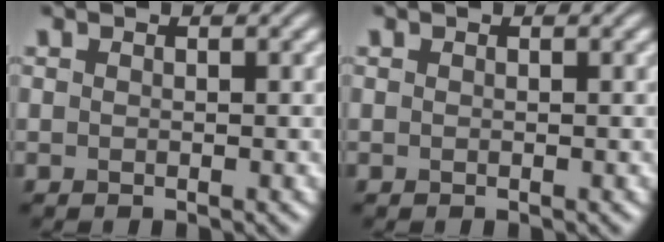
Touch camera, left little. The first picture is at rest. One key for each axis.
{"total": 0.0}